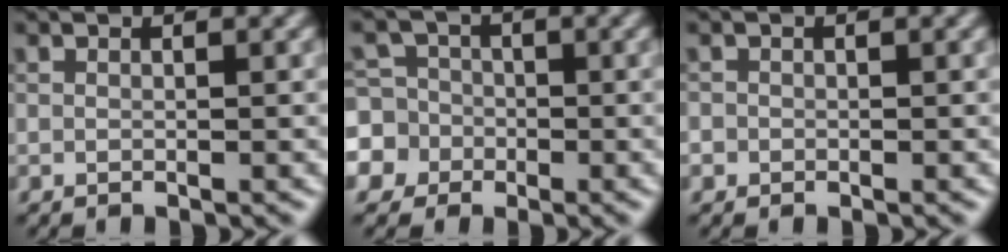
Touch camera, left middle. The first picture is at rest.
{"total": 7.4, "force": [-1.6, 7.1, 1.4], "torque": [-0.042, 0.016, -0.058]}
{"total": 0.8, "force": [-0.6, 0.5, -0.3], "torque": [0.005, -0.004, -0.007]}